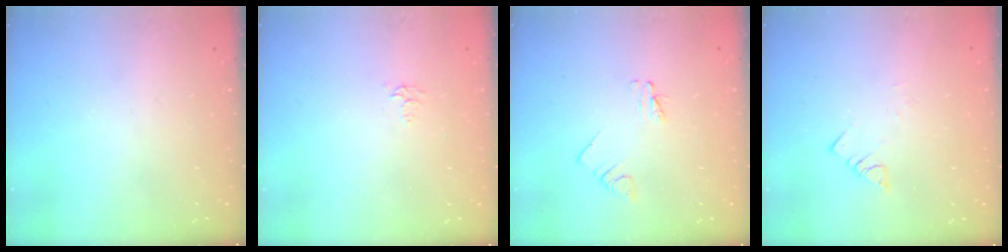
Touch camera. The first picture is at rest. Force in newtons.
{"total": 3.7, "press": 3.7, "slide": 0.4}
{"total": 1.8, "press": 1.8, "slide": 0.1}
{"total": 1.7, "press": 1.7, "slide": 0.1}